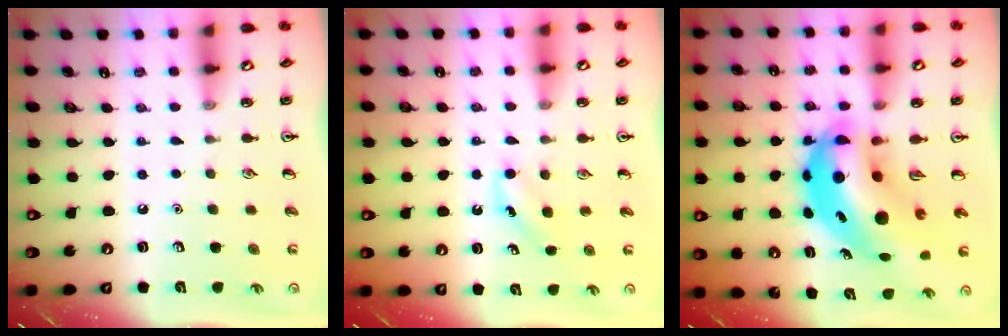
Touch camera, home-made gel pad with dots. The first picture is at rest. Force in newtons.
{"total": 3.7, "press": 3.4, "slide": 1.5}
{"total": 14.6, "press": 14.1, "slide": 4.1}